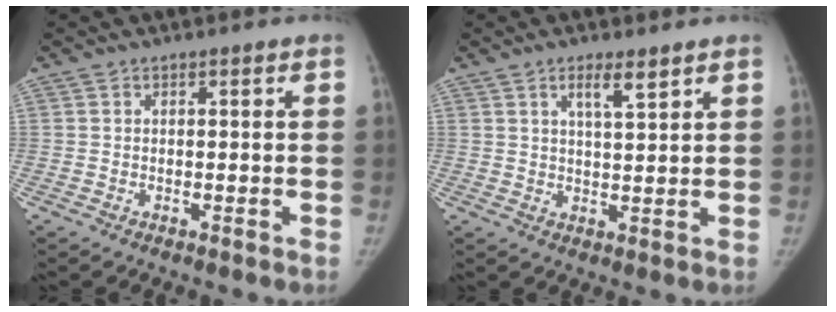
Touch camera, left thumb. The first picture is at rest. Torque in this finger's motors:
{"motor_torque": [-0.02, 0.05, 0.05, 0.26, 0.01]}